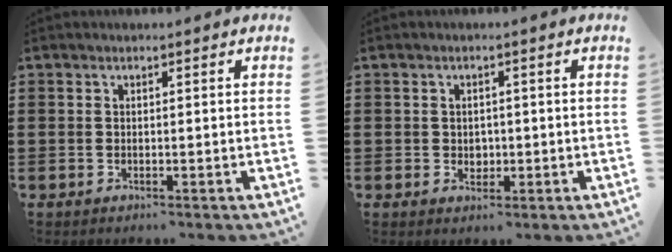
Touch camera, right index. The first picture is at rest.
{"total": 1.6, "force": [0.1, 1.3, 0.8], "torque": [-0.011, 0.001, -0.002]}